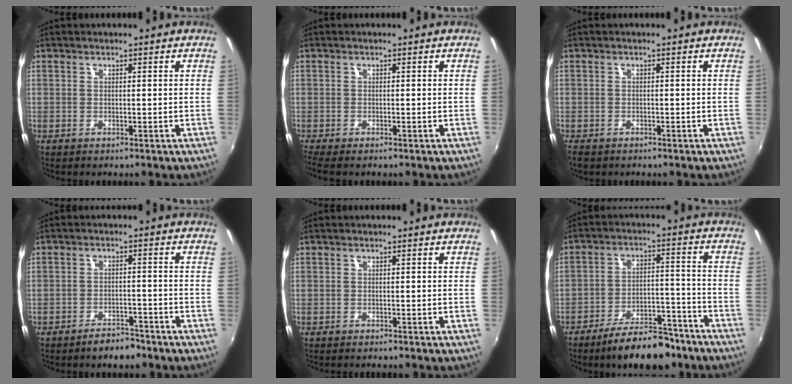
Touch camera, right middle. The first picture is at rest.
{"total": 3.0, "force": [-2.4, 0.1, 1.8], "torque": [-0.038, -0.020, -0.040]}
{"total": 2.4, "force": [-1.9, 0.8, 1.2], "torque": [-0.025, -0.015, -0.030]}
{"total": 4.0, "force": [-3.5, 1.3, 1.5], "torque": [-0.034, 0.007, -0.050]}
{"total": 1.1, "force": [-1.1, -0.2, 0.3], "torque": [-0.008, -0.009, -0.018]}
{"total": 12.5, "force": [-10.2, 4.2, 6.0], "torque": [-0.102, 0.019, -0.145]}